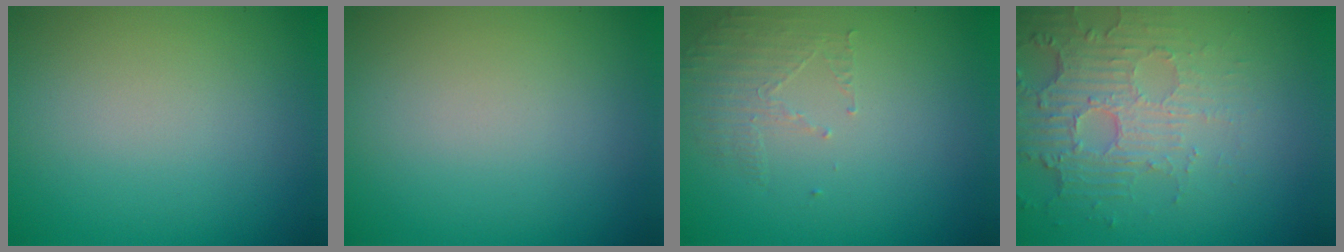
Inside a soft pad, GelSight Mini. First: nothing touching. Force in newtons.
{"total": 0.0}
{"total": 1.6, "press": 0.7, "slide": 1.4}
{"total": 5.5, "press": 3.5, "slide": 4.2}